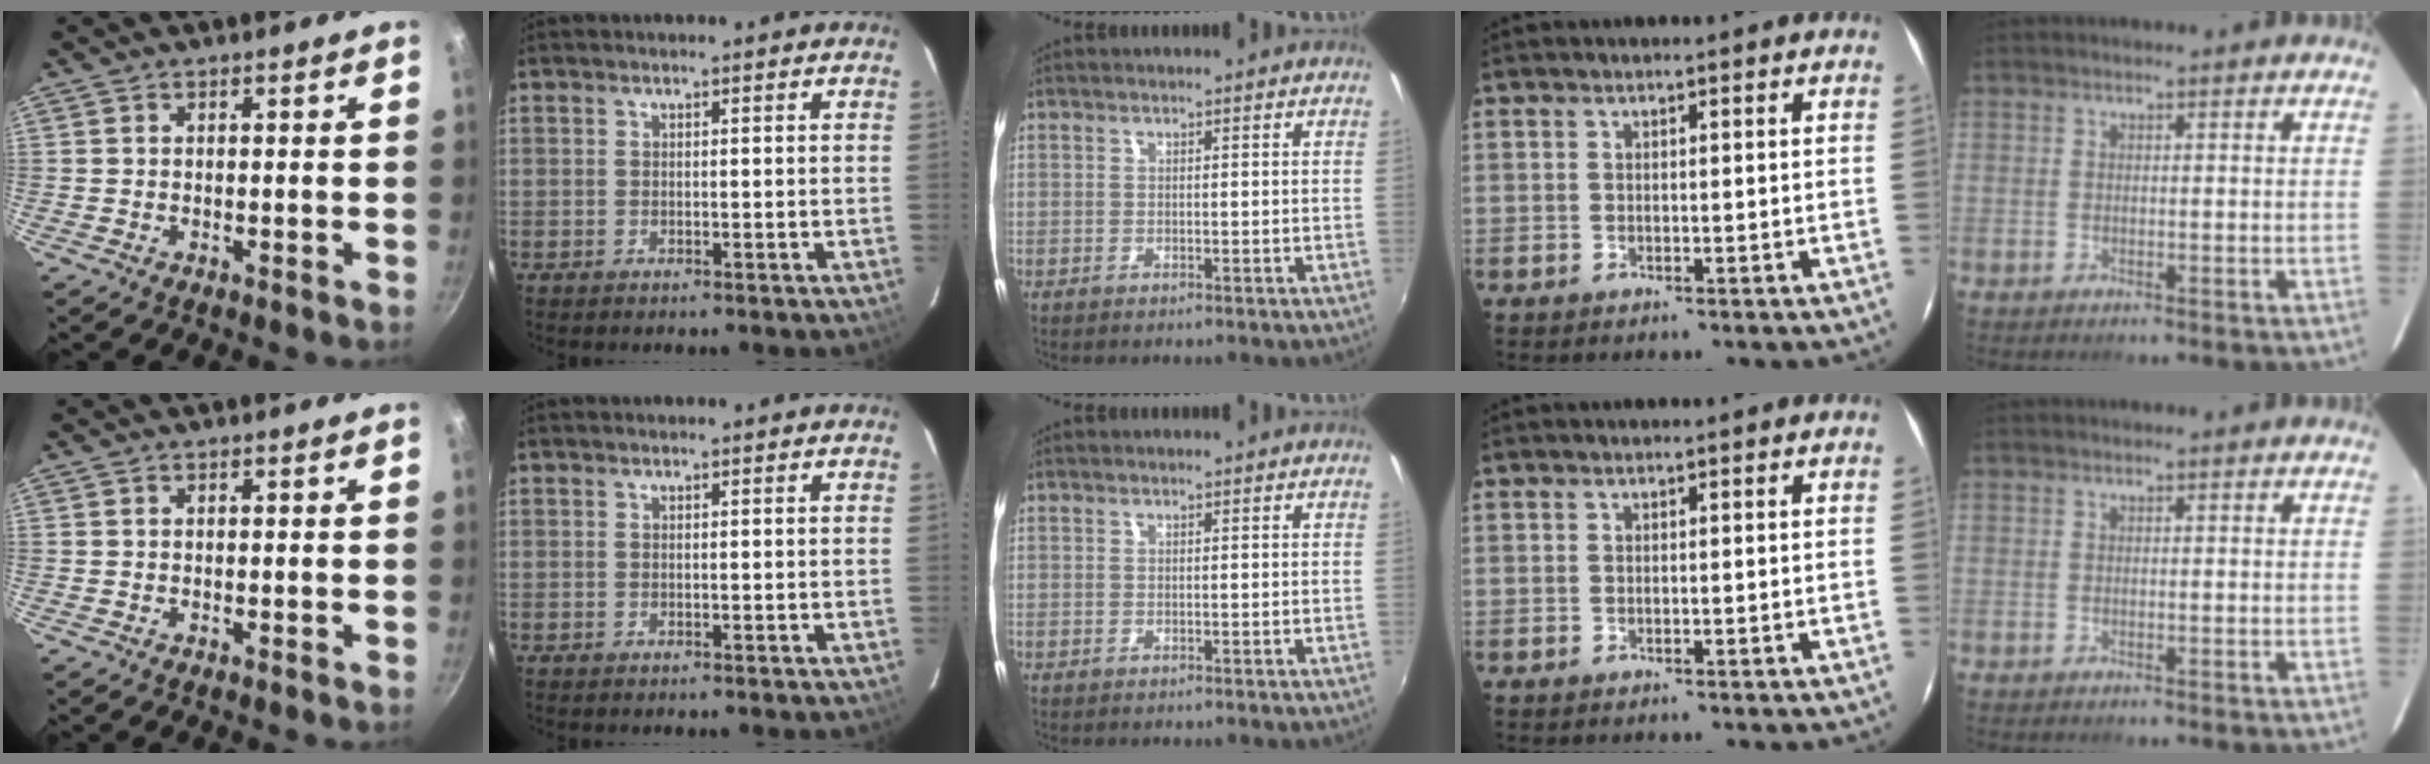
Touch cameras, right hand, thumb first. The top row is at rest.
{}